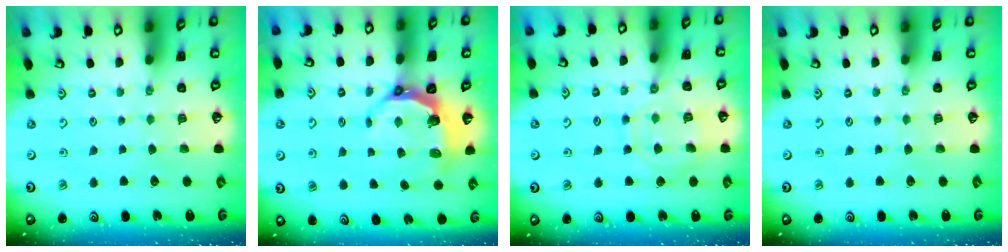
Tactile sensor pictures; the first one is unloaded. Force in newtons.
{"total": 5.7, "press": 4.2, "slide": 3.8}
{"total": 10.5, "press": 10.4, "slide": 0.8}
{"total": 0.0}